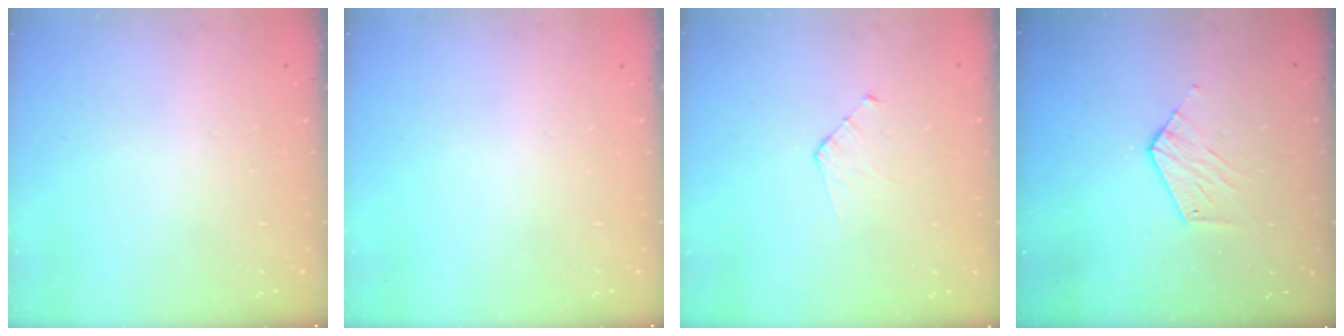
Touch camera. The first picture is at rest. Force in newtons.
{"total": 0.0}
{"total": 3.8, "press": 3.8, "slide": 0.4}
{"total": 6.5, "press": 6.5, "slide": 0.4}